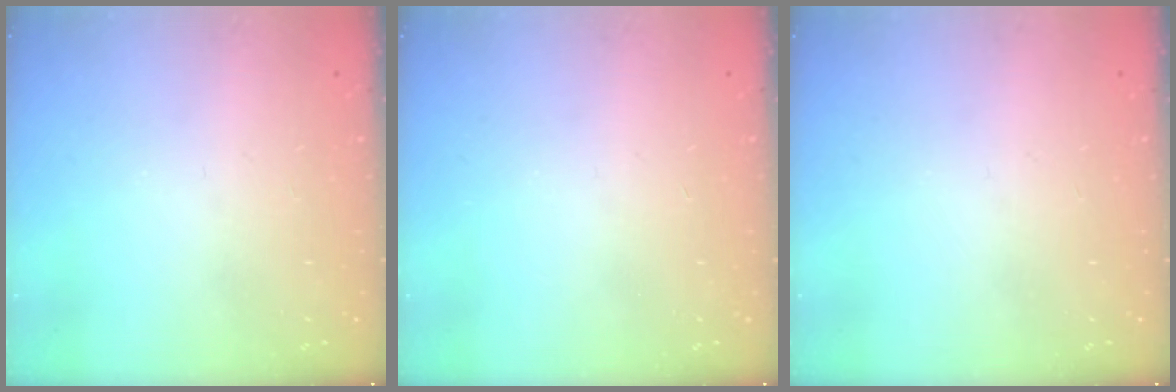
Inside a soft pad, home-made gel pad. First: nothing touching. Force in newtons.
{"total": 0.0}
{"total": 0.0}